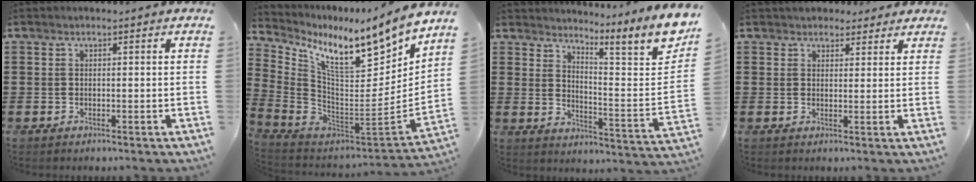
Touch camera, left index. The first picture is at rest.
{"total": 12.0, "force": [8.6, 2.7, 7.9], "torque": [-0.154, -0.074, 0.140]}
{"total": 6.6, "force": [4.9, -0.3, 4.5], "torque": [-0.072, -0.062, 0.072]}
{"total": 2.9, "force": [2.4, 1.5, 0.2], "torque": [-0.005, 0.001, 0.044]}